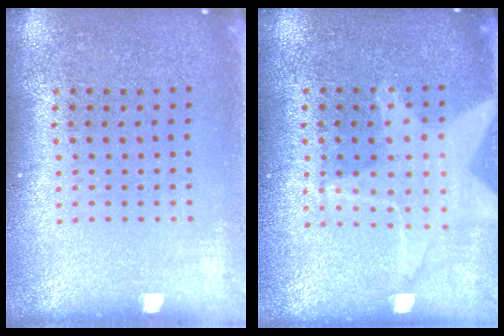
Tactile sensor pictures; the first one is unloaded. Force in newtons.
{"total": 1.1, "press": 1.1, "slide": 0.2}